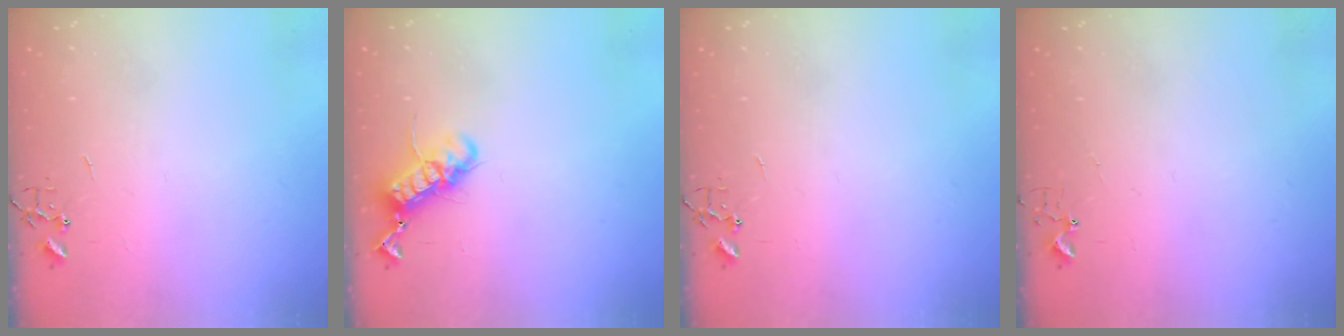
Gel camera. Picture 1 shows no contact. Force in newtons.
{"total": 12.7, "press": 12.6, "slide": 1.1}
{"total": 0.0}
{"total": 2.9, "press": 2.9, "slide": 0.3}